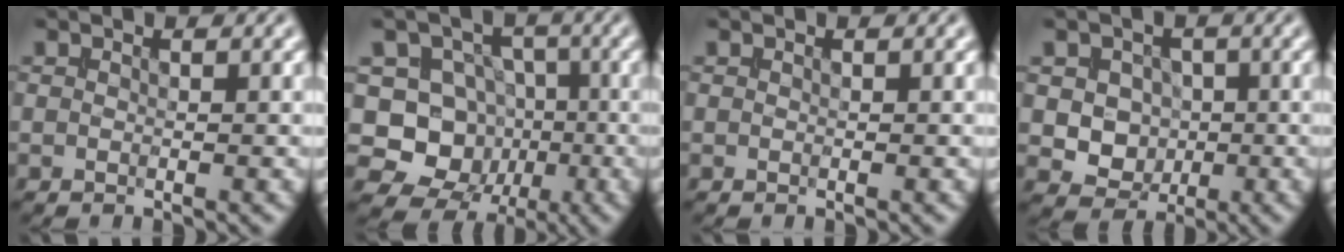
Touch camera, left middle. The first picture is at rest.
{"total": 9.9, "force": [-1.5, 9.0, 3.9], "torque": [-0.052, 0.018, -0.049]}
{"total": 0.0}
{"total": 3.9, "force": [-0.1, 3.4, 1.8], "torque": [-0.017, -0.003, -0.010]}